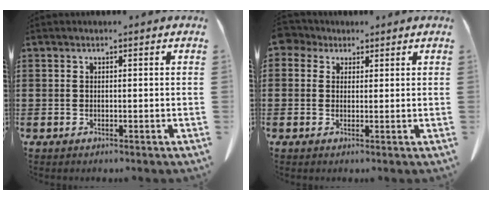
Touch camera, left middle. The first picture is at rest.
{"total": 2.3, "force": [1.5, 1.6, 0.7], "torque": [-0.023, 0.007, 0.028]}